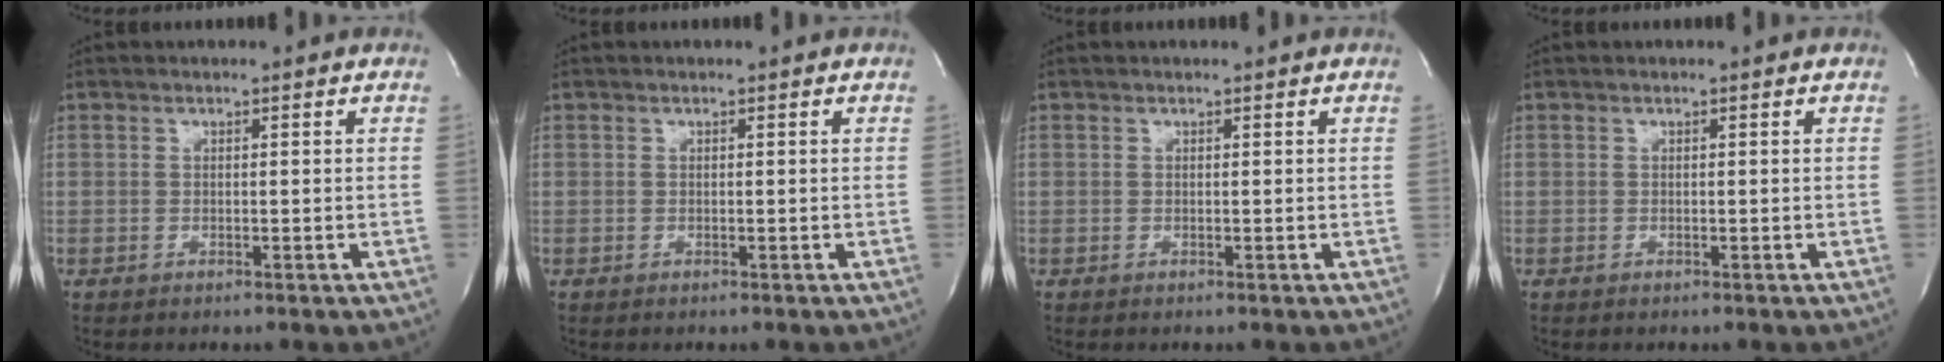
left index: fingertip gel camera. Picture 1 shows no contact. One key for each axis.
{"total": 0.0}
{"total": 0.6, "fx": 0.5, "fy": 0.0, "fz": 0.2, "tx": -0.002, "ty": 0.003, "tz": 0.007}
{"total": 0.0}